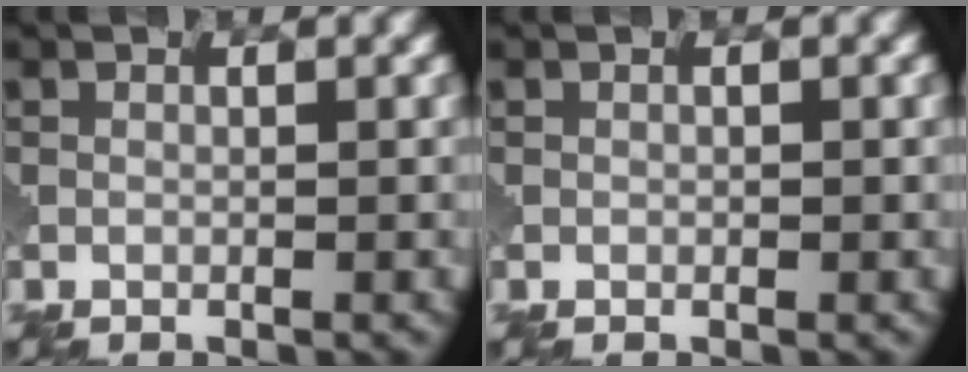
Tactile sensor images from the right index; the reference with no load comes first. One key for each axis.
{"total": 0.0}